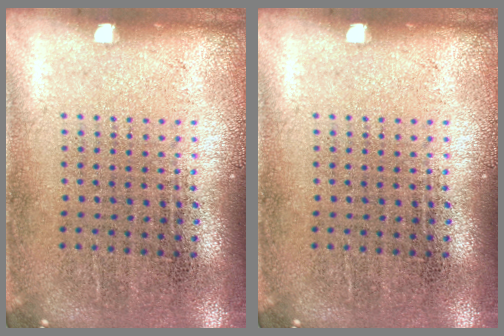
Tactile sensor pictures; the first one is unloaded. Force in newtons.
{"total": 0.0}